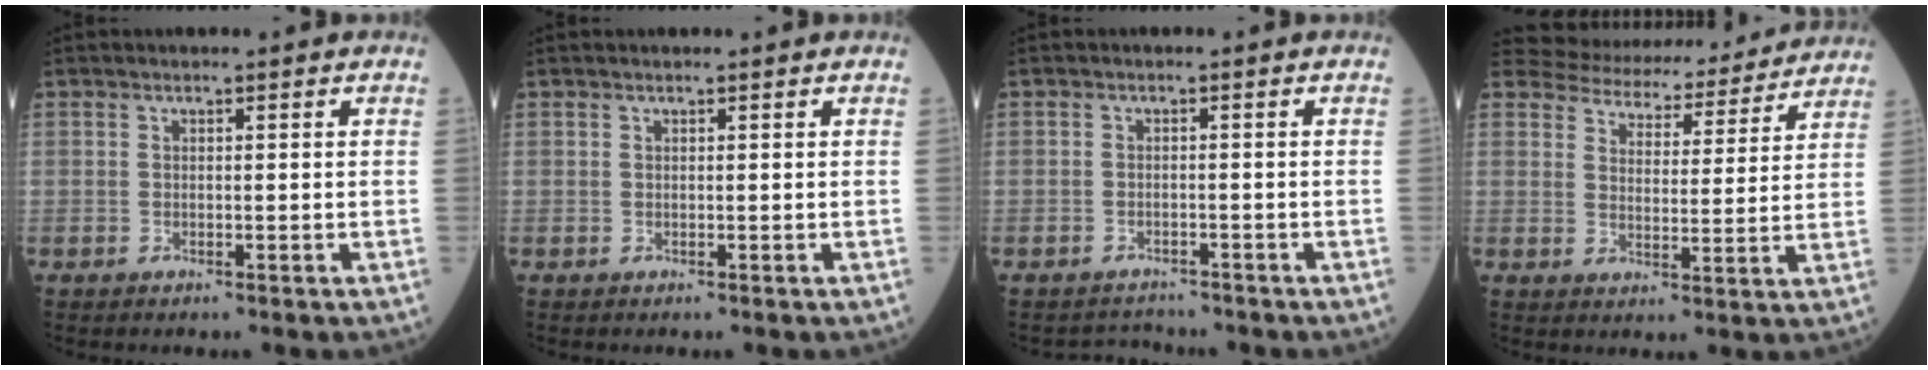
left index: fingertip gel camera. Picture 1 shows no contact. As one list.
[{"total": 0.0}, {"total": 2.5, "force": [-2.3, 0.4, -0.9], "torque": [0.016, -0.008, -0.036]}, {"total": 15.8, "force": [15.1, 4.0, 2.5], "torque": [-0.031, 0.003, 0.186]}]